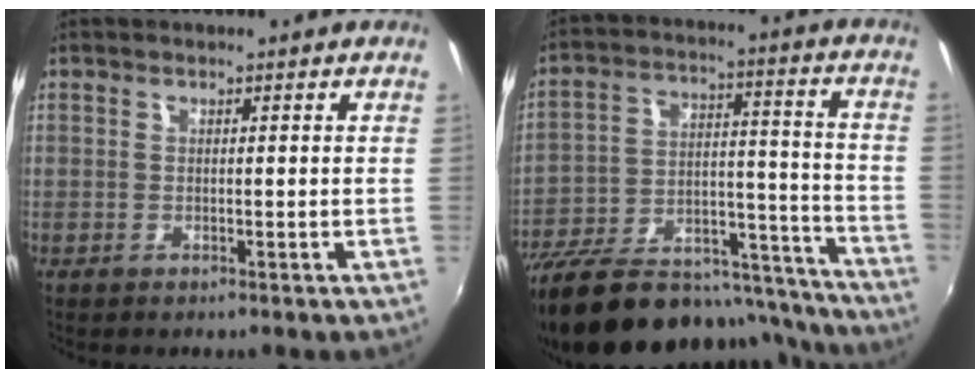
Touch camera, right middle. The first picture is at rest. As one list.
[{"total": 29.3, "force": [-22.8, 11.7, 14.1], "torque": [-0.260, 0.020, -0.318]}]